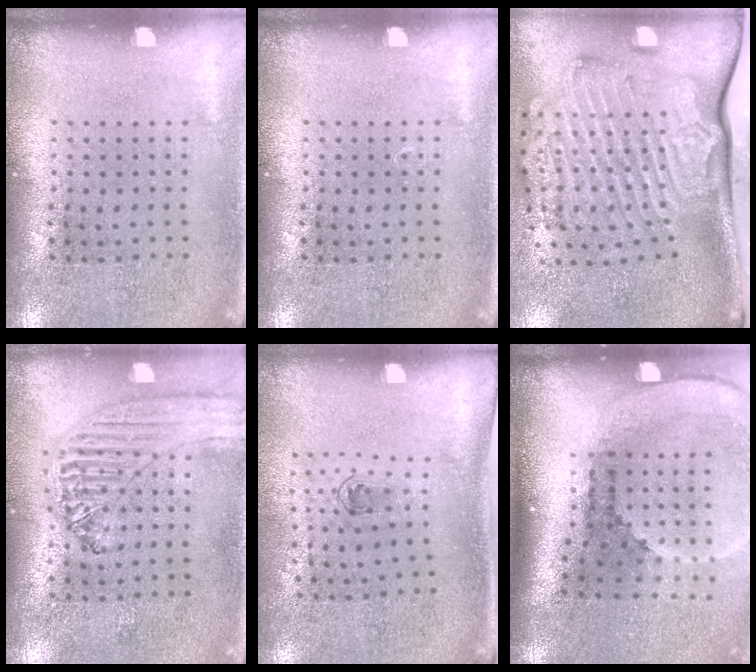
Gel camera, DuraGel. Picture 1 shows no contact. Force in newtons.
{"total": 0.0}
{"total": 3.6, "press": 2.4, "slide": 2.6}
{"total": 1.2, "press": 1.2, "slide": 0.2}
{"total": 0.6, "press": 0.3, "slide": 0.5}
{"total": 2.6, "press": 1.8, "slide": 1.8}